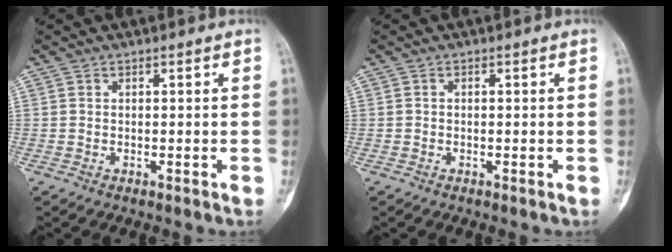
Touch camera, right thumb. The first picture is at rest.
{"total": 0.0}